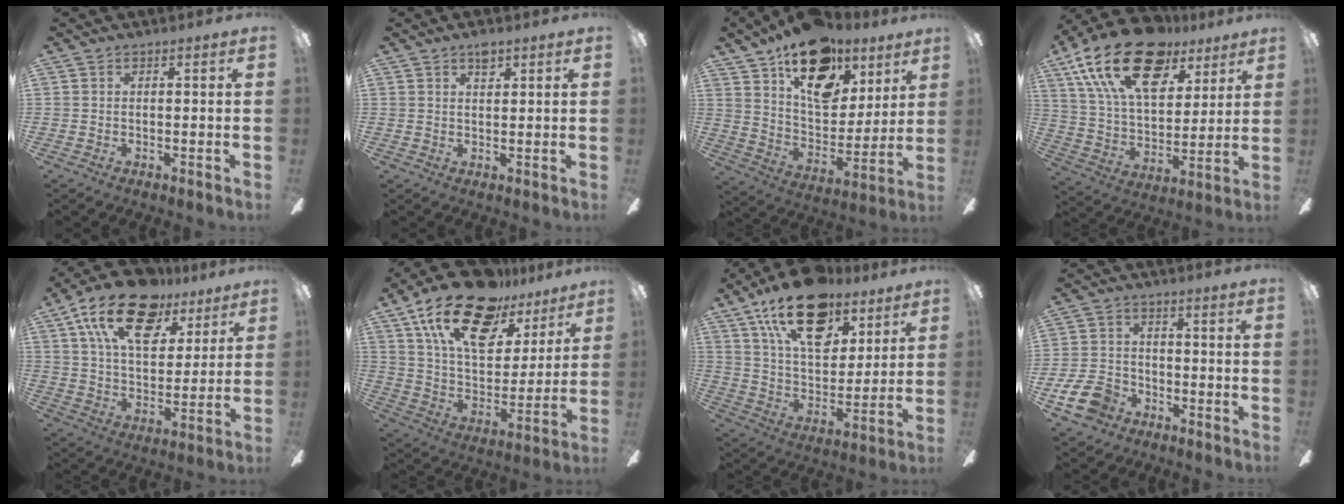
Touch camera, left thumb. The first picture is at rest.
{"total": 2.5, "force": [2.0, 0.6, 1.3], "torque": [-0.023, -0.003, 0.035]}
{"total": 22.2, "force": [13.7, 12.8, 11.9], "torque": [-0.177, -0.069, 0.243]}
{"total": 25.0, "force": [14.3, 13.0, 15.9], "torque": [-0.286, -0.067, 0.252]}
{"total": 20.6, "force": [12.2, 10.7, 12.8], "torque": [-0.216, -0.050, 0.214]}
{"total": 23.0, "force": [14.4, 11.3, 14.0], "torque": [-0.235, -0.071, 0.255]}
{"total": 21.7, "force": [13.5, 11.2, 12.7], "torque": [-0.203, -0.066, 0.237]}
{"total": 9.2, "force": [-5.2, 6.2, 4.4], "torque": [-0.105, 0.030, -0.095]}